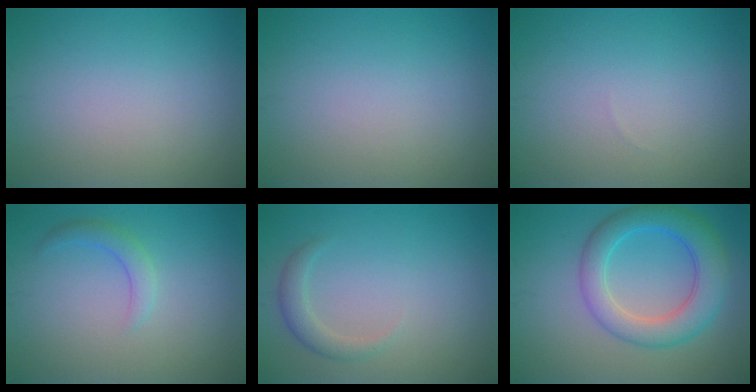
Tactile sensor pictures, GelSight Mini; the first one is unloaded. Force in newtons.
{"total": 0.0}
{"total": 0.0}
{"total": 1.7, "press": 1.7, "slide": 0.1}
{"total": 1.8, "press": 1.8, "slide": 0.2}
{"total": 6.2, "press": 6.2, "slide": 0.2}